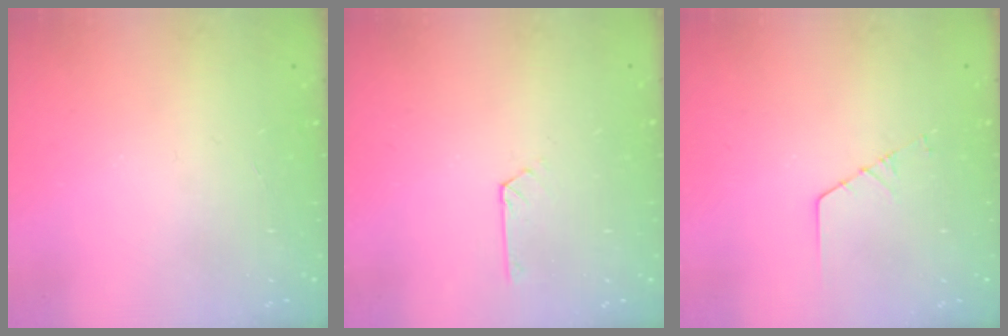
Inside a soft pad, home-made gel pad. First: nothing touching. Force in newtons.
{"total": 1.9, "press": 1.9, "slide": 0.2}
{"total": 1.3, "press": 1.3, "slide": 0.1}